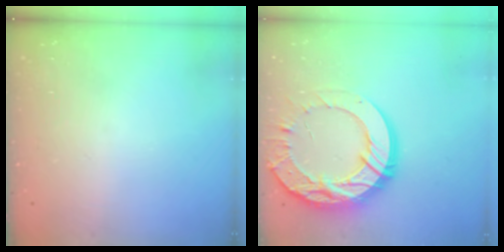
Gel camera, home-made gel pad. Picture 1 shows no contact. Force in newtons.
{"total": 25.1, "press": 25.0, "slide": 2.3}